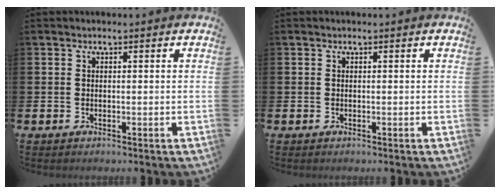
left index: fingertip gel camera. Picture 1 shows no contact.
{"total": 0.0}